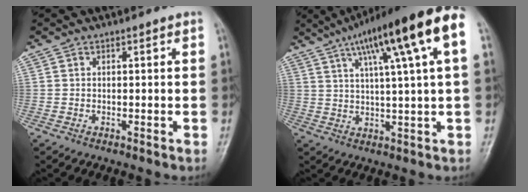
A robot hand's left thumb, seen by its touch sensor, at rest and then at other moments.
{"total": 17.2, "force": [7.4, 1.9, 15.4], "torque": [-0.237, 0.008, 0.109]}